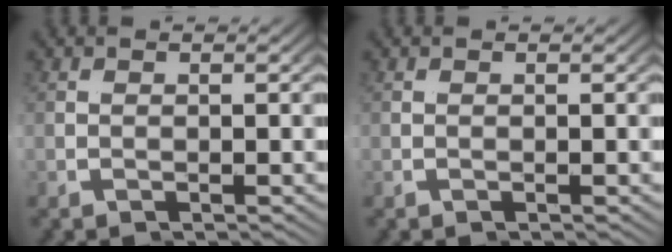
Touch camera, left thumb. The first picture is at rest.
{"total": 0.0}